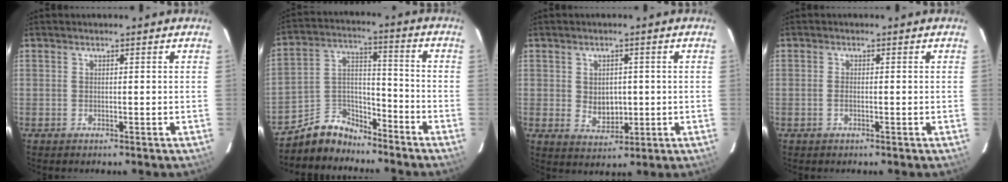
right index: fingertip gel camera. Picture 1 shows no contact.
{"total": 9.1, "force": [-7.6, 4.6, 1.9], "torque": [-0.049, 0.043, -0.140]}
{"total": 5.2, "force": [-0.1, 4.1, 3.3], "torque": [-0.056, -0.005, 0.011]}
{"total": 0.9, "force": [-0.3, 0.4, 0.7], "torque": [-0.016, 0.001, -0.007]}